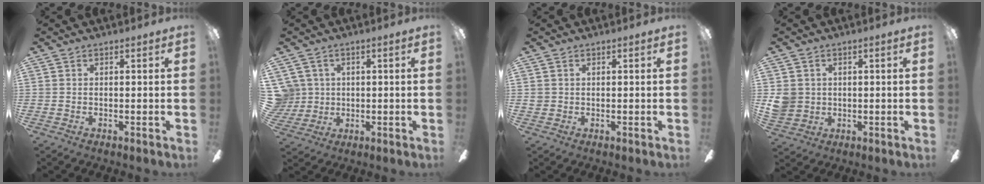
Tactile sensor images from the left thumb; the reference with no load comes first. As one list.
[{"total": 6.1, "force": [1.6, 5.9, 0.6], "torque": [-0.028, 0.005, 0.033]}, {"total": 1.0, "force": [0.2, 1.0, 0.3], "torque": [-0.006, 0.005, 0.002]}, {"total": 5.1, "force": [0.8, 4.9, 1.2], "torque": [-0.025, 0.008, 0.015]}]